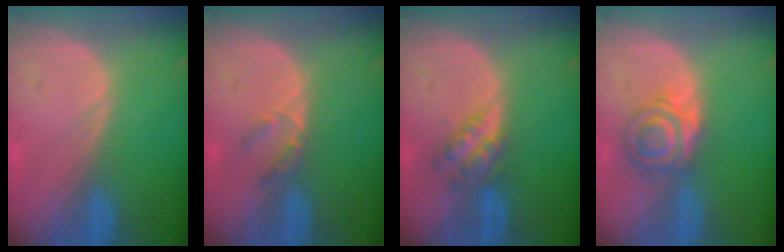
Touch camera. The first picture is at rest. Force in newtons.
{"total": 2.5, "press": 2.3, "slide": 1.0}
{"total": 4.0, "press": 4.0, "slide": 0.3}
{"total": 6.0, "press": 5.5, "slide": 2.3}